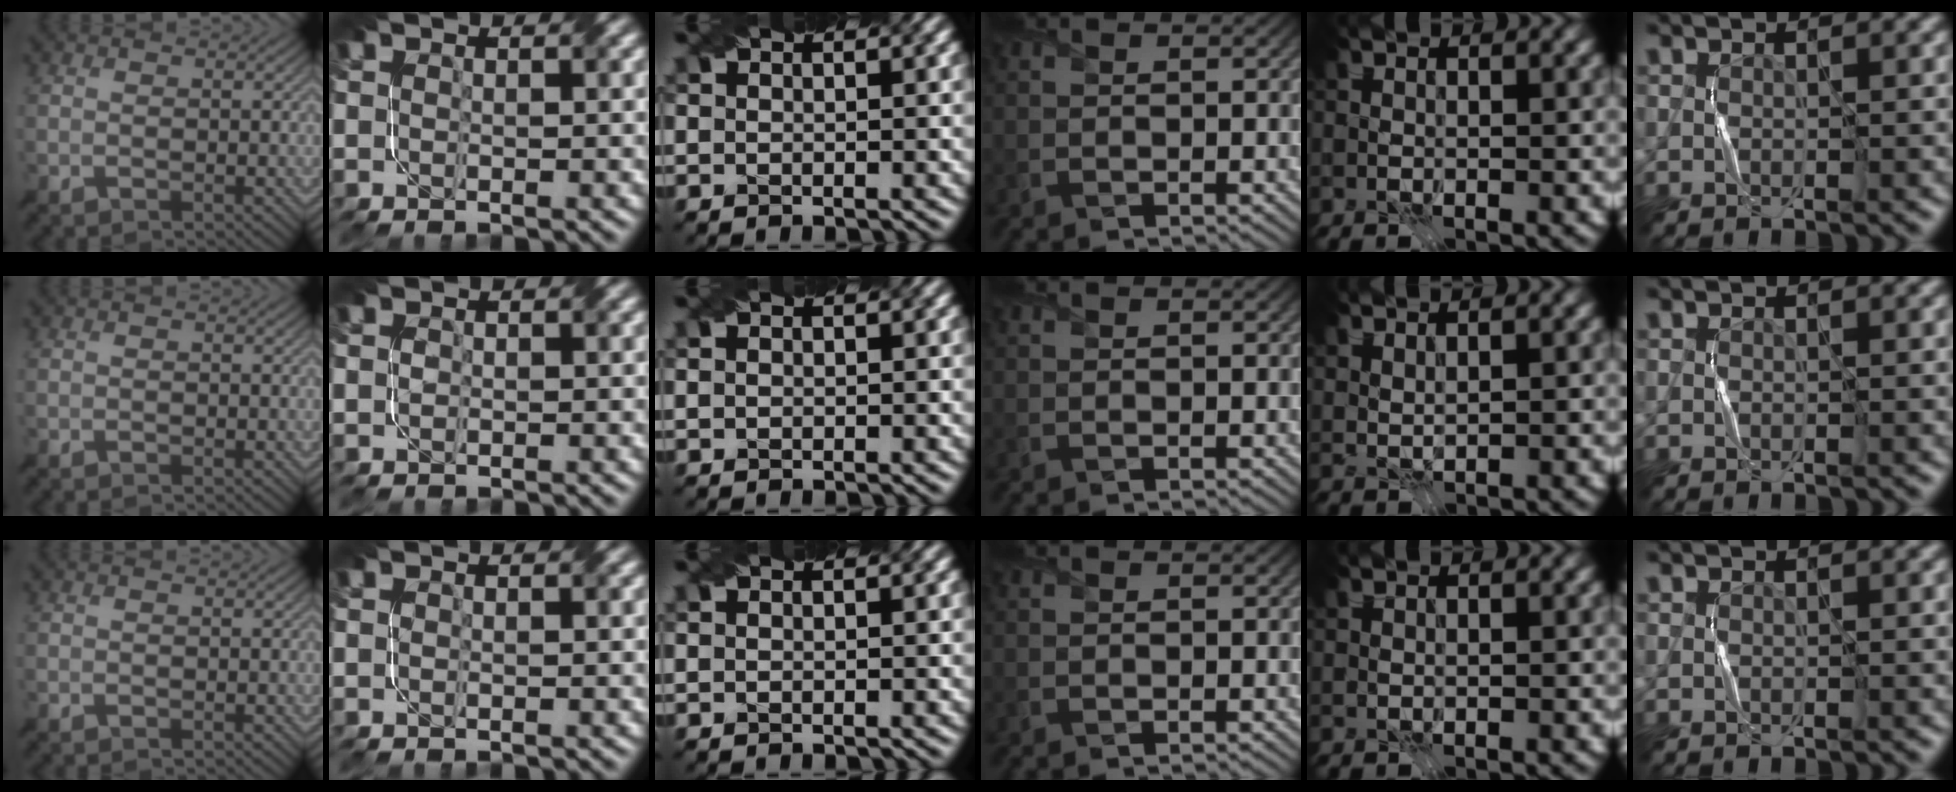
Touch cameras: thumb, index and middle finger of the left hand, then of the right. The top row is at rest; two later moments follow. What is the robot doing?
{"motion": "fold", "object": "coffee filter"}